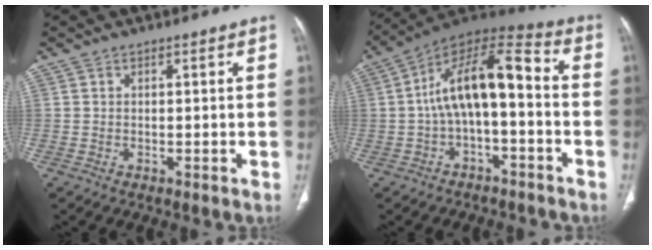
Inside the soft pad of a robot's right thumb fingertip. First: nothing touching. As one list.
[{"total": 14.1, "force": [-1.4, 6.2, 12.6], "torque": [-0.209, 0.066, -0.033]}]